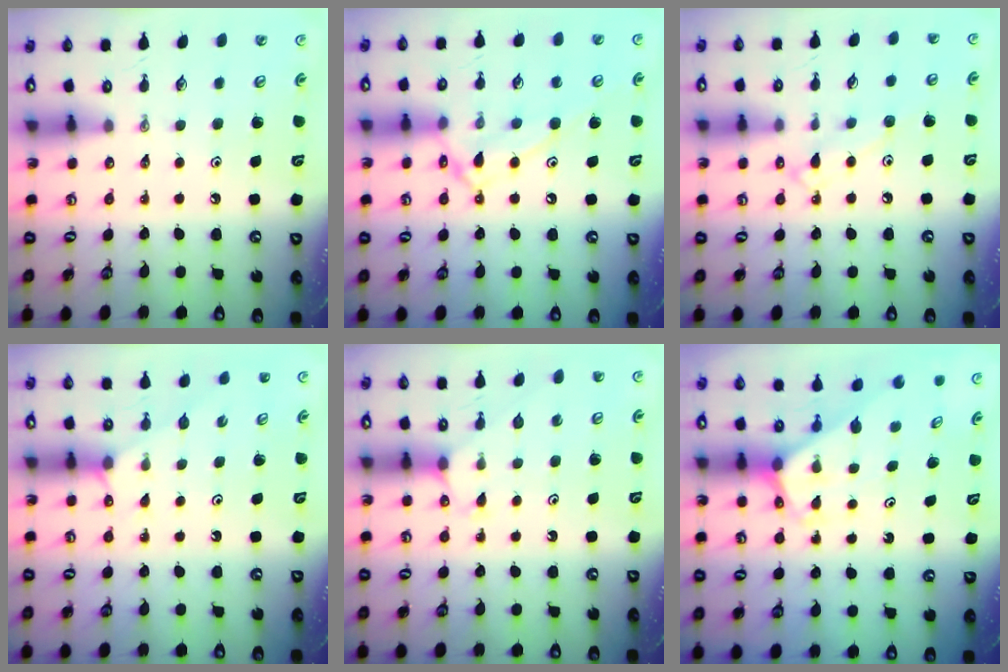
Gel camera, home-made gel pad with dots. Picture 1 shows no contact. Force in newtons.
{"total": 12.1, "press": 12.1, "slide": 0.7}
{"total": 9.0, "press": 8.9, "slide": 0.7}
{"total": 2.6, "press": 2.5, "slide": 0.5}
{"total": 6.4, "press": 6.4, "slide": 0.5}
{"total": 2.4, "press": 2.4, "slide": 0.2}